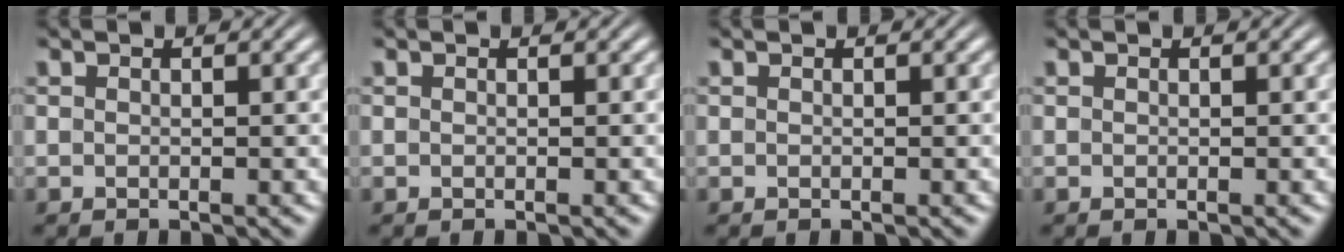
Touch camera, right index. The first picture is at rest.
{"total": 0.0}
{"total": 0.0}
{"total": 0.0}